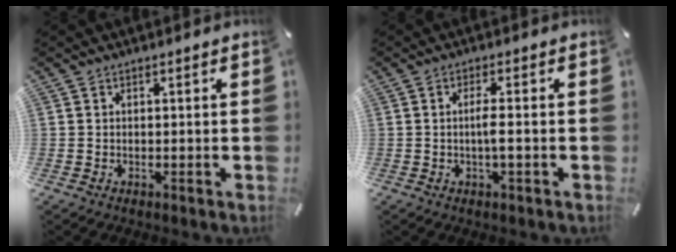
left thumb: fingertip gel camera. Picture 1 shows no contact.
{"total": 3.3, "force": [-0.4, 0.4, 3.3], "torque": [-0.062, -0.002, -0.009]}